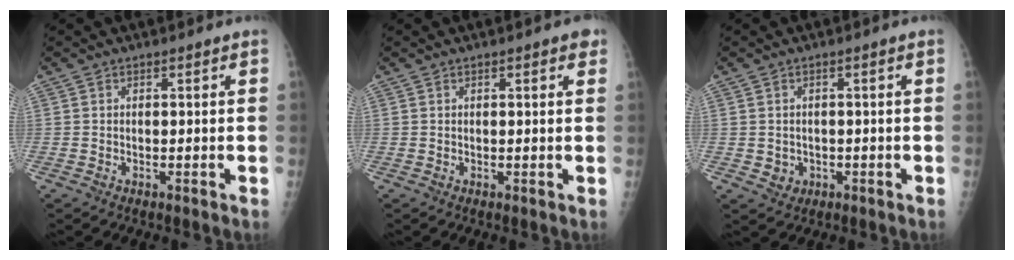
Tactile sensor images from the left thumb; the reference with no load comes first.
{"total": 1.9, "force": [0.9, 0.5, 1.6], "torque": [-0.018, 0.000, 0.009]}
{"total": 2.4, "force": [-0.4, 2.2, 0.9], "torque": [-0.003, 0.002, 0.002]}